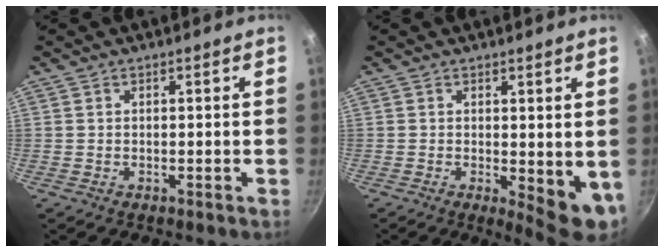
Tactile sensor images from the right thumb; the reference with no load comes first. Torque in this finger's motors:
{"motor_torque": [-0.03, 0.79, -0.04, 0.06, 0.06]}